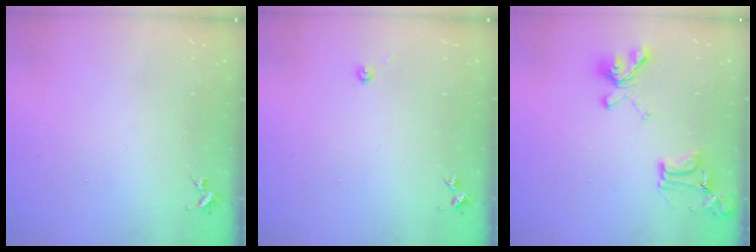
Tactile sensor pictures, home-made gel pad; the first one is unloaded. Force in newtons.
{"total": 3.0, "press": 3.0, "slide": 0.3}
{"total": 16.9, "press": 16.8, "slide": 1.2}